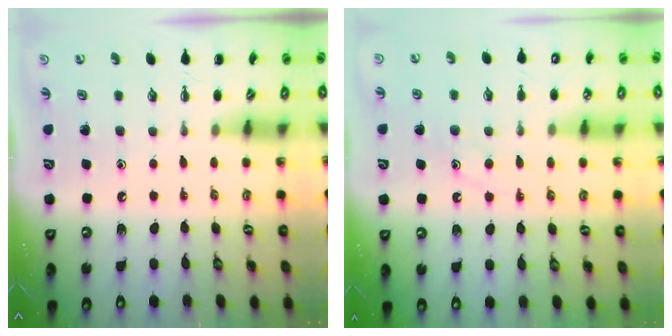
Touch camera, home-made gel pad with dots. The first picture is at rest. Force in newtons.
{"total": 10.1, "press": 10.1, "slide": 0.8}